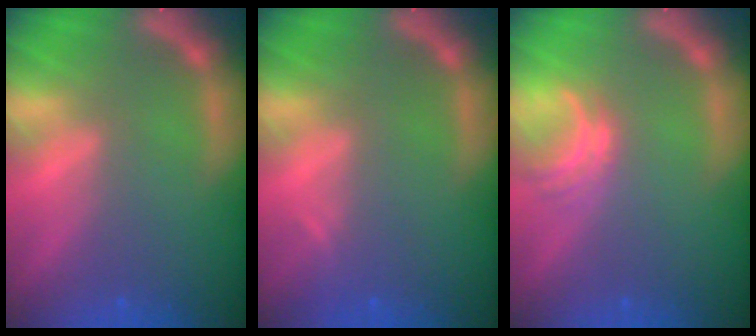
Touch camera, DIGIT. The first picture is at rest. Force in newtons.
{"total": 0.9}
{"total": 2.5}